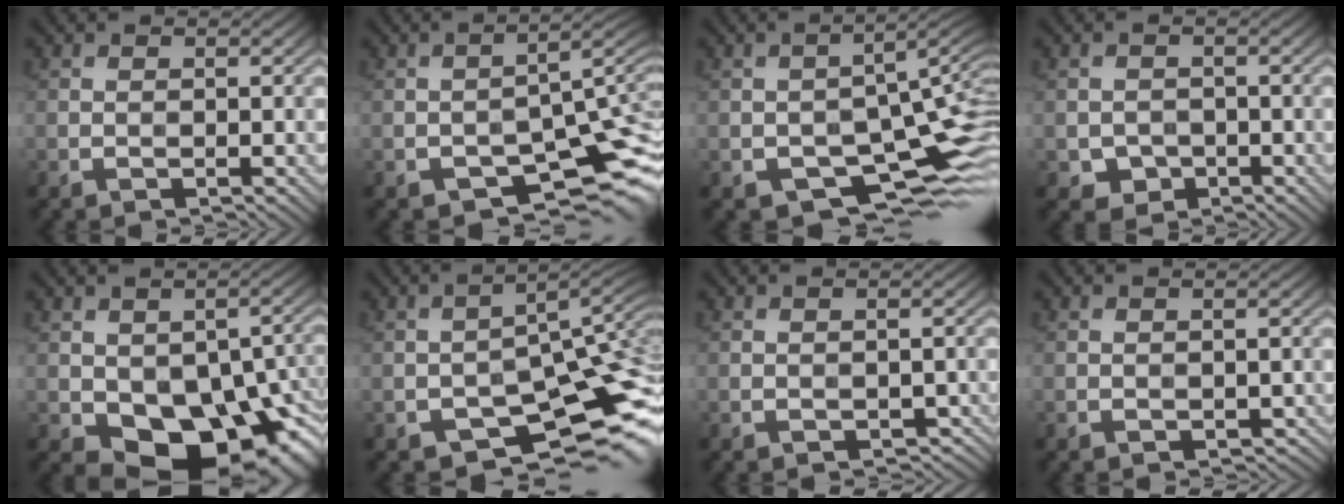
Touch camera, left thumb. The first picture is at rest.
{"total": 9.3, "force": [-4.4, 4.5, 6.8], "torque": [-0.095, -0.021, -0.064]}
{"total": 10.5, "force": [-4.0, 5.4, 8.1], "torque": [-0.124, -0.026, -0.059]}
{"total": 2.5, "force": [-1.1, 2.1, 0.9], "torque": [-0.012, -0.007, -0.021]}
{"total": 15.3, "force": [-4.3, 9.4, 11.2], "torque": [-0.149, -0.030, -0.049]}
{"total": 11.8, "force": [-5.9, 5.6, 8.6], "torque": [-0.121, -0.020, -0.090]}
{"total": 2.6, "force": [-1.5, 1.4, 1.6], "torque": [-0.021, -0.006, -0.012]}
{"total": 1.1, "force": [-0.6, 0.7, 0.6], "torque": [-0.012, -0.008, -0.008]}